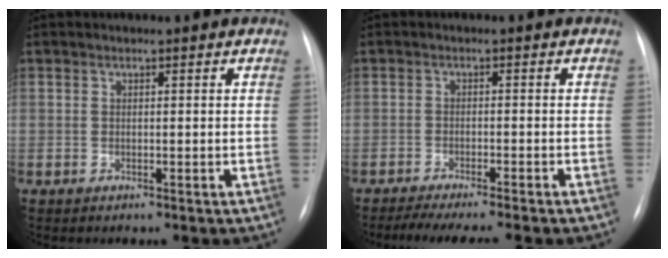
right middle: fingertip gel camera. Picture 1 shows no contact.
{"total": 9.3, "force": [-7.8, 0.1, 5.1], "torque": [-0.064, -0.016, -0.112]}